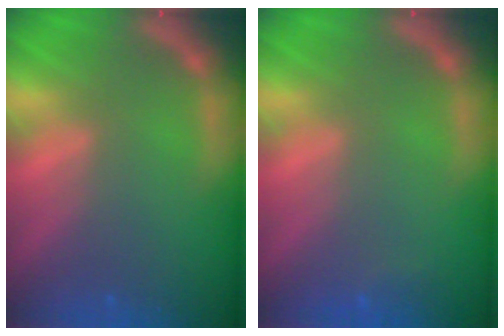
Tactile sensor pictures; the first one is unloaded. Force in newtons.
{"total": 0.9}